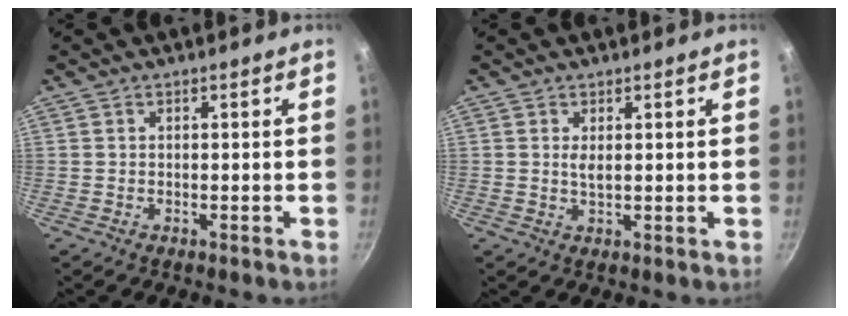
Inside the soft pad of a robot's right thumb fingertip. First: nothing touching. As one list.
[{"total": 1.8, "force": [0.6, 0.7, 1.6], "torque": [-0.030, -0.003, 0.011]}]